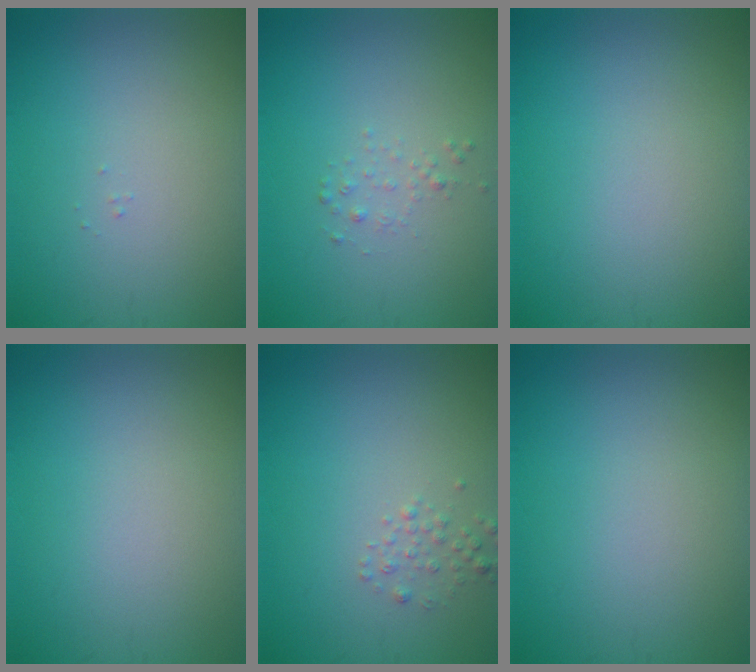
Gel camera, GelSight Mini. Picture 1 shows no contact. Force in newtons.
{"total": 0.8, "press": 0.8, "slide": 0.1}
{"total": 0.0}
{"total": 0.0}
{"total": 1.2, "press": 1.2, "slide": 0.1}
{"total": 0.0}